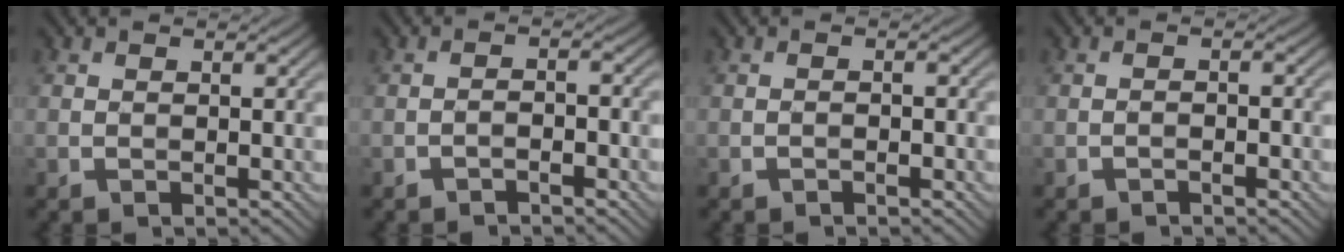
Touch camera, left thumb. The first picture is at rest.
{"total": 1.8, "force": [-1.4, 0.3, 1.0], "torque": [-0.016, 0.005, -0.028]}
{"total": 0.8, "force": [-0.6, 0.2, 0.5], "torque": [-0.006, 0.002, -0.011]}
{"total": 1.1, "force": [-0.9, 0.2, 0.6], "torque": [-0.010, 0.002, -0.017]}